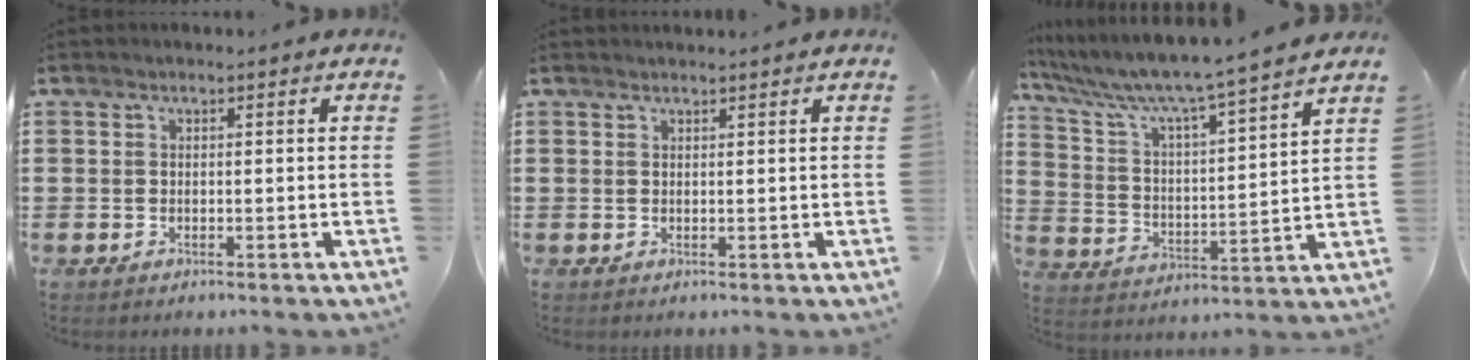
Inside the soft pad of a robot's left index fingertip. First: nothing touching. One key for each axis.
{"total": 0.9, "fx": 0.9, "fy": -0.1, "fz": 0.2, "tx": -0.004, "ty": -0.003, "tz": 0.018}
{"total": 6.2, "fx": 5.5, "fy": -0.6, "fz": 2.8, "tx": -0.082, "ty": -0.050, "tz": 0.083}